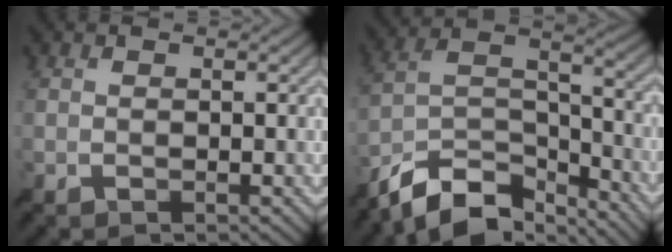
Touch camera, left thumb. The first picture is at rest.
{"total": 12.2, "force": [-10.1, 4.2, 5.4], "torque": [-0.107, 0.006, -0.190]}